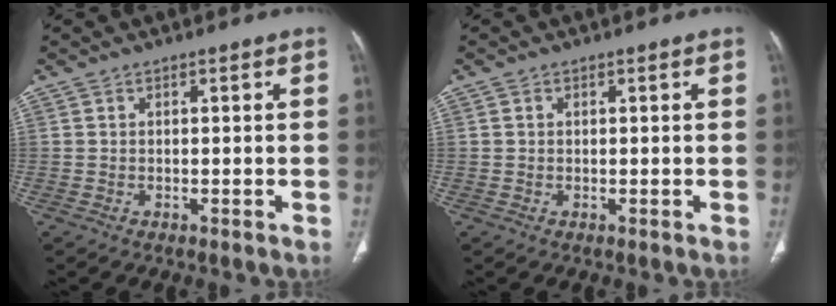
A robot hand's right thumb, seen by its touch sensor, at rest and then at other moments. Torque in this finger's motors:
{"motor_torque": [-0.34, 0.24, -0.57, 0.15, 0.06]}